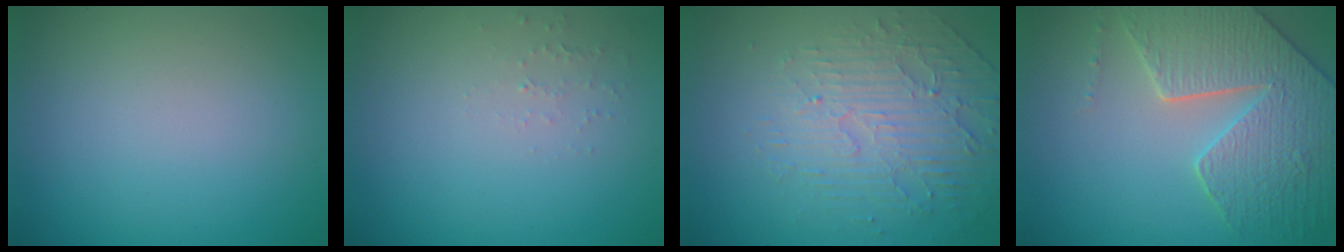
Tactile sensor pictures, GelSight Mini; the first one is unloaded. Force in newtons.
{"total": 0.8, "press": 0.8, "slide": 0.3}
{"total": 5.1, "press": 3.5, "slide": 3.7}
{"total": 6.3, "press": 5.6, "slide": 3.1}